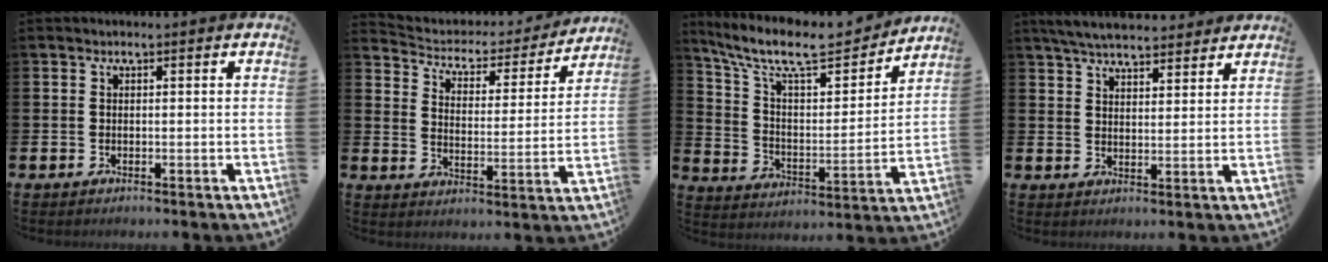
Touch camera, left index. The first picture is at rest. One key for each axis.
{"total": 4.4, "fx": 4.0, "fy": 1.7, "fz": 0.7, "tx": -0.041, "ty": -0.035, "tz": 0.058}
{"total": 10.9, "fx": 9.4, "fy": 2.9, "fz": 4.7, "tx": -0.125, "ty": -0.057, "tz": 0.161}
{"total": 5.5, "fx": 5.3, "fy": 1.0, "fz": 1.1, "tx": -0.034, "ty": -0.023, "tz": 0.096}